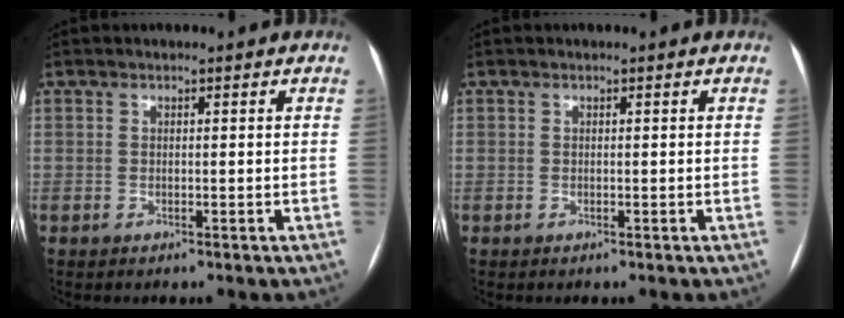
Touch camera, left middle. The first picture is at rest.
{"total": 0.0}